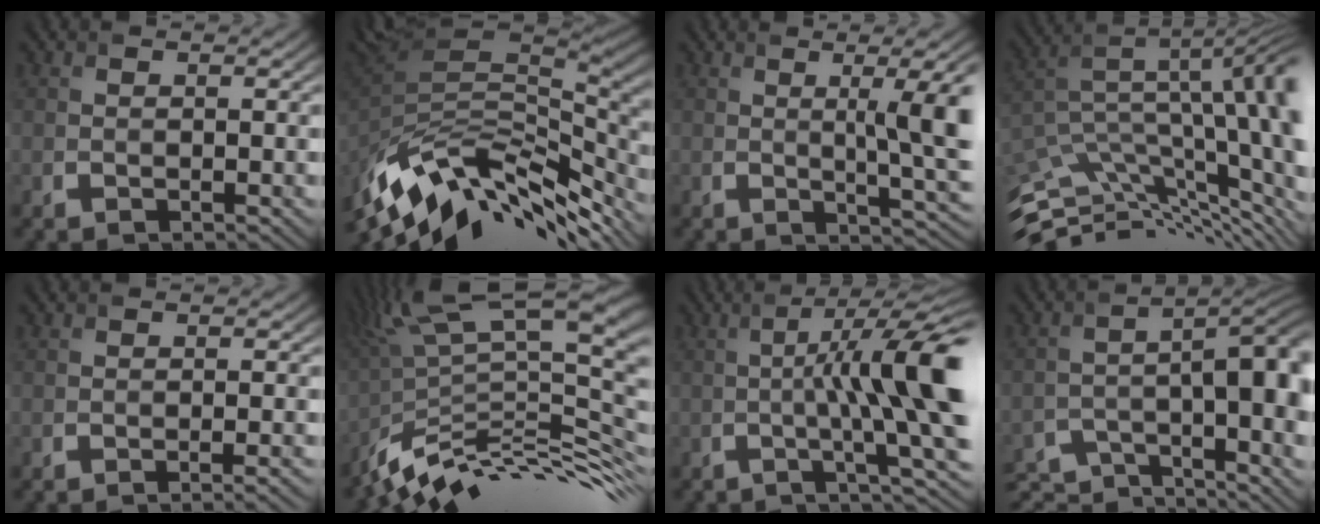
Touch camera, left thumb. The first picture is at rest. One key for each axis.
{"total": 13.6, "fx": -7.0, "fy": 5.5, "fz": 10.2, "tx": -0.208, "ty": -0.013, "tz": -0.128}
{"total": 8.8, "fx": 0.7, "fy": 1.9, "fz": 8.5, "tx": -0.109, "ty": 0.015, "tz": 0.020}
{"total": 13.9, "fx": -2.9, "fy": 6.2, "fz": 12.0, "tx": -0.215, "ty": -0.016, "tz": -0.027}
{"total": 2.1, "fx": -1.2, "fy": 0.5, "fz": 1.7, "tx": -0.015, "ty": 0.006, "tz": -0.025}
{"total": 13.1, "fx": -2.6, "fy": 3.6, "fz": 12.3, "tx": -0.204, "ty": 0.020, "tz": -0.043}
{"total": 12.6, "fx": -0.4, "fy": 1.8, "fz": 12.5, "tx": -0.166, "ty": 0.003, "tz": 0.004}
{"total": 11.1, "fx": -7.3, "fy": 3.0, "fz": 7.8, "tx": -0.126, "ty": -0.011, "tz": -0.106}